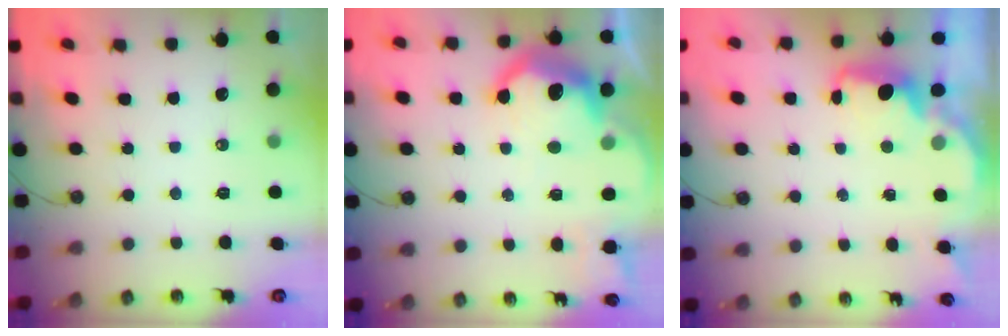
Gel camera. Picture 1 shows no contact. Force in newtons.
{"total": 15.5, "press": 15.5, "slide": 1.0}
{"total": 1.7, "press": 1.6, "slide": 0.5}